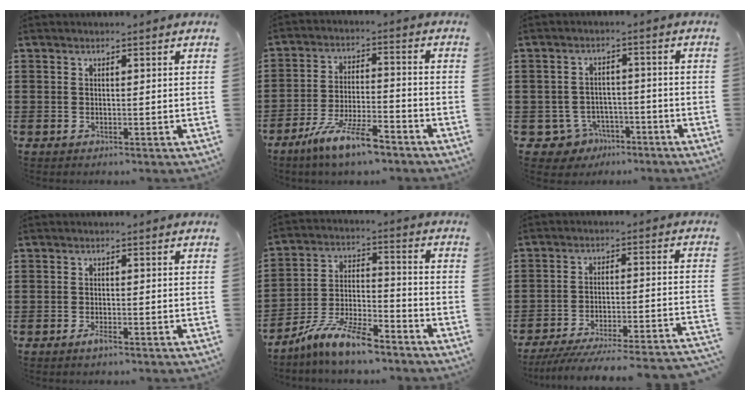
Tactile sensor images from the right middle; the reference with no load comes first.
{"total": 8.1, "force": [-6.0, 1.1, 5.4], "torque": [-0.114, -0.003, -0.113]}
{"total": 3.8, "force": [-3.0, 2.3, 0.8], "torque": [-0.036, 0.006, -0.062]}
{"total": 1.6, "force": [-0.9, 0.3, 1.3], "torque": [-0.031, -0.006, -0.017]}
{"total": 9.4, "force": [-7.8, 1.5, 5.1], "torque": [-0.101, 0.016, -0.152]}
{"total": 5.8, "force": [-5.3, -0.5, 2.3], "torque": [-0.039, -0.012, -0.105]}